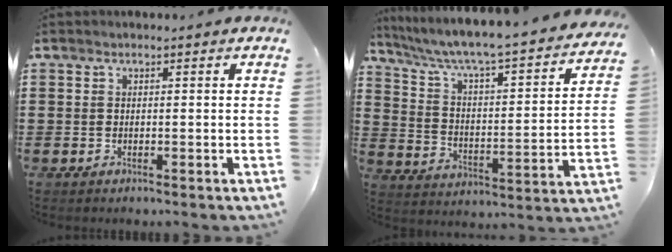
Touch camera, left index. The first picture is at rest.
{"total": 4.7, "force": [3.8, 0.1, 2.7], "torque": [-0.071, -0.045, 0.053]}